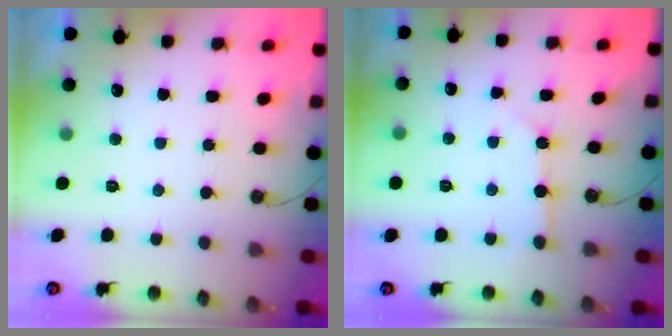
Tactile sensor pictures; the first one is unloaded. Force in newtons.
{"total": 3.2, "press": 3.1, "slide": 0.4}